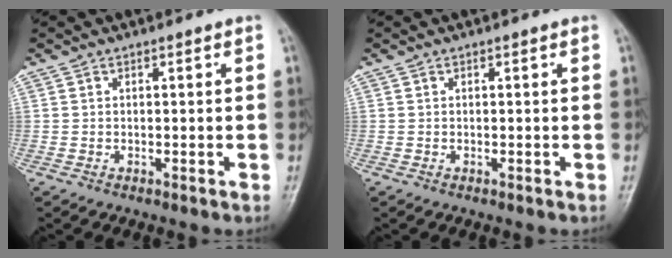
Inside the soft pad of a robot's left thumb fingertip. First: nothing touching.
{"total": 0.0}